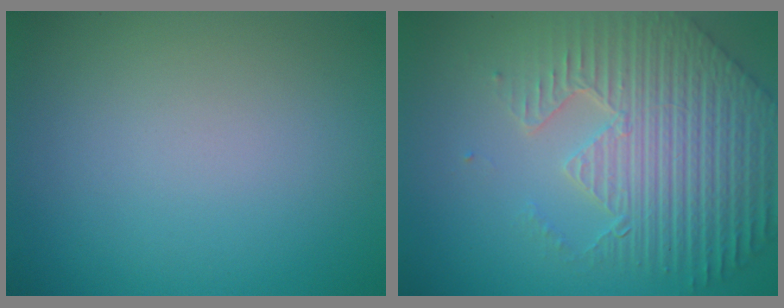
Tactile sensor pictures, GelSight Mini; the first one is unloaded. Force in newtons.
{"total": 7.6, "press": 5.7, "slide": 5.0}